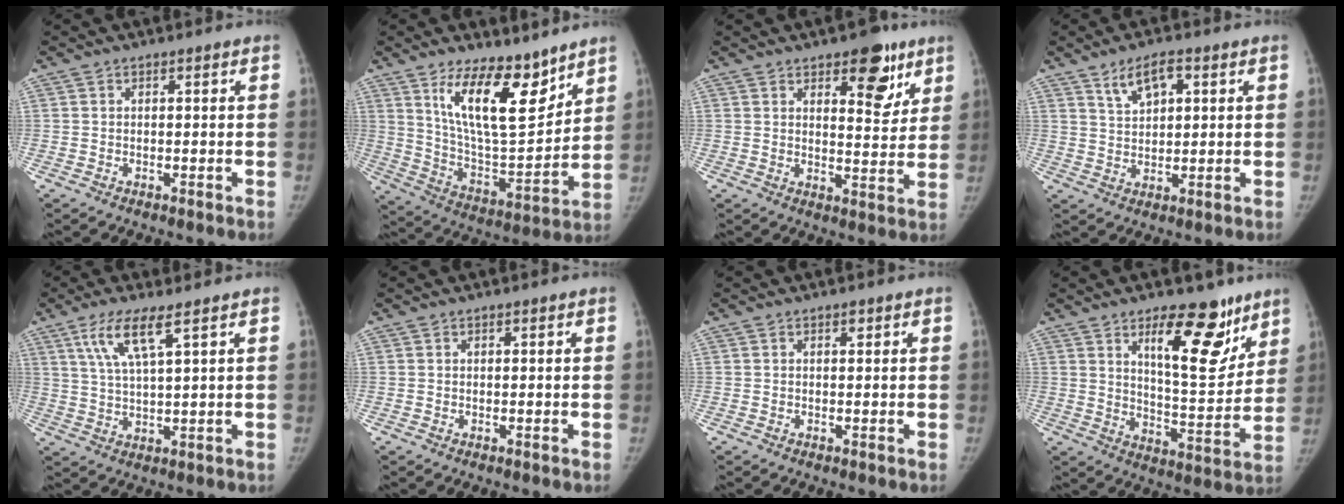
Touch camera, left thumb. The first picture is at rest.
{"total": 16.9, "force": [10.6, 6.4, 11.5], "torque": [-0.150, -0.081, 0.199]}
{"total": 10.4, "force": [6.0, 4.8, 7.1], "torque": [-0.057, -0.031, 0.082]}
{"total": 6.0, "force": [3.1, 2.8, 4.3], "torque": [-0.064, -0.009, 0.058]}
{"total": 7.4, "force": [4.1, 1.1, 6.1], "torque": [-0.131, -0.018, 0.086]}
{"total": 0.0}
{"total": 0.8, "force": [0.5, 0.4, 0.5], "torque": [-0.005, -0.001, 0.007]}
{"total": 15.8, "force": [9.3, 6.2, 11.2], "torque": [-0.114, -0.065, 0.146]}